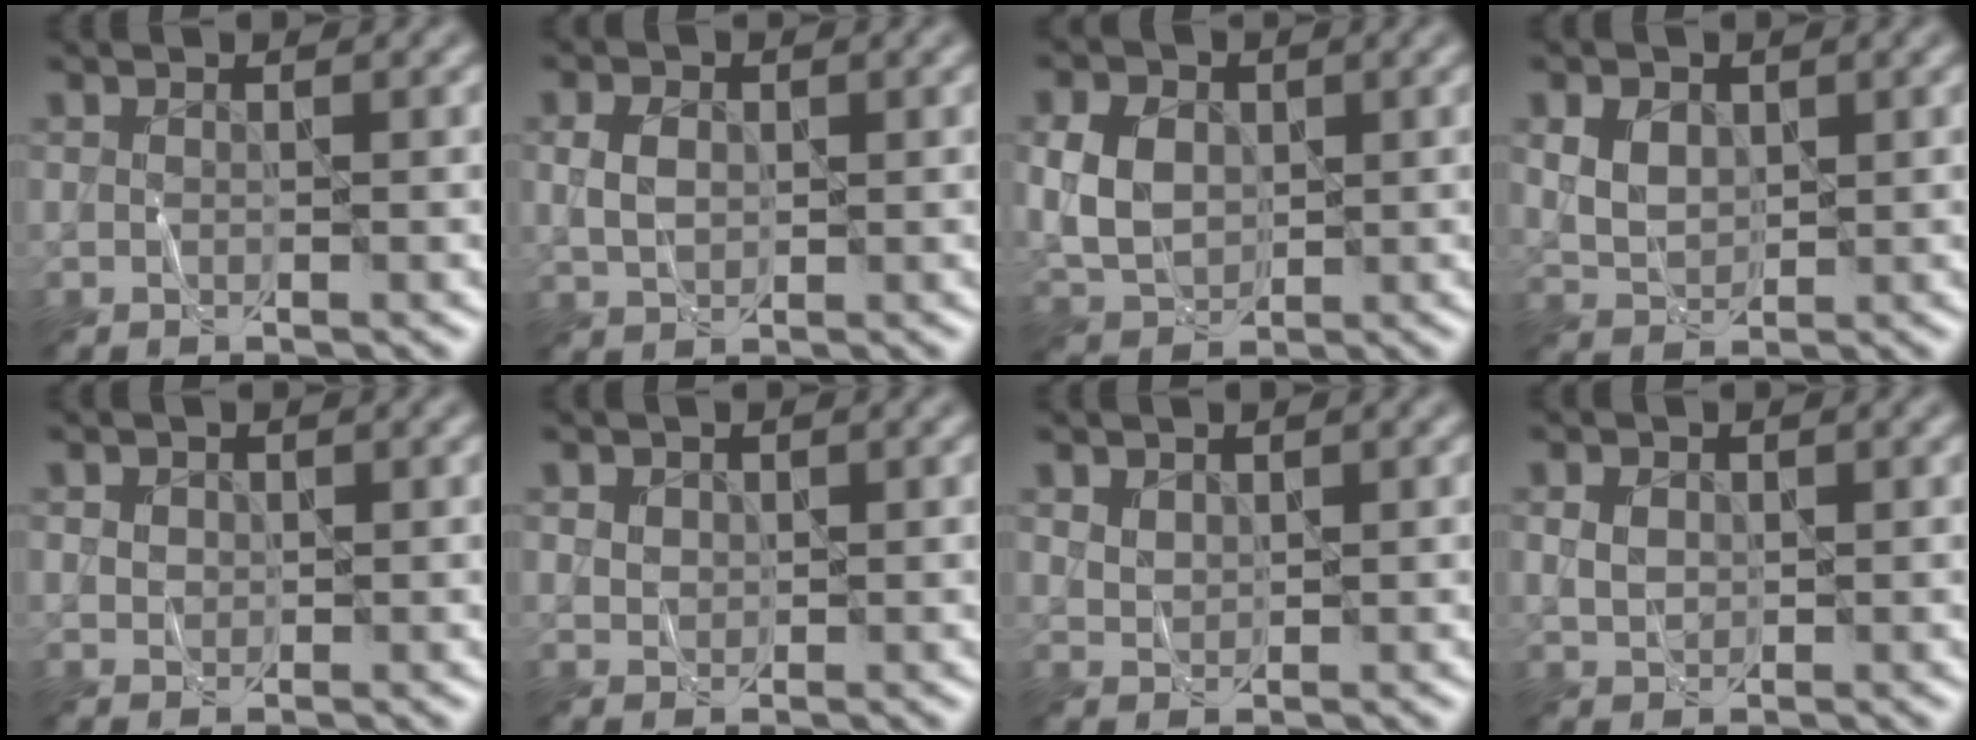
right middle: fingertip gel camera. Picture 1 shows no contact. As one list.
[{"total": 2.7, "force": [0.4, 2.0, 1.7], "torque": [-0.039, 0.003, 0.007]}, {"total": 5.4, "force": [0.5, 4.2, 3.4], "torque": [-0.079, 0.002, 0.008]}, {"total": 3.3, "force": [1.0, 2.5, 1.9], "torque": [-0.040, 0.000, 0.014]}, {"total": 2.0, "force": [0.9, 1.6, 0.8], "torque": [-0.022, 0.001, 0.021]}, {"total": 2.4, "force": [1.2, 1.8, 1.0], "torque": [-0.031, 0.003, 0.030]}, {"total": 1.5, "force": [0.9, 1.1, 0.6], "torque": [-0.016, -0.004, 0.023]}, {"total": 2.0, "force": [0.4, 1.6, 1.1], "torque": [-0.025, 0.001, 0.008]}]